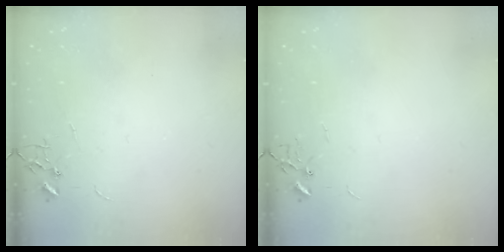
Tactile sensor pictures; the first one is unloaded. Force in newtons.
{"total": 0.0}